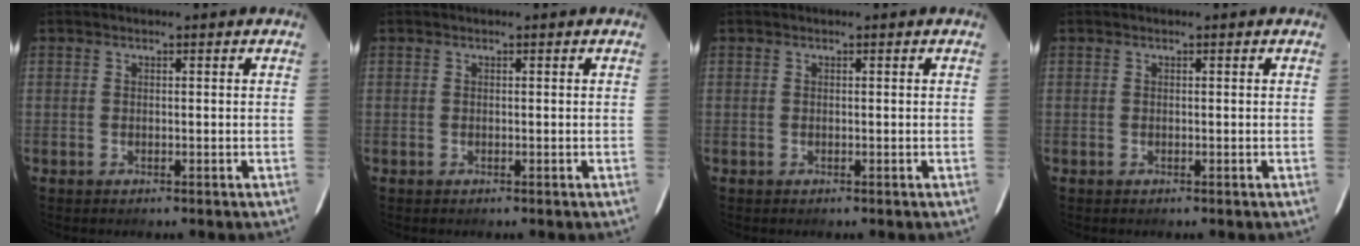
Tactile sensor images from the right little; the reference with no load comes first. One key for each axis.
{"total": 0.0}
{"total": 0.0}
{"total": 0.0}